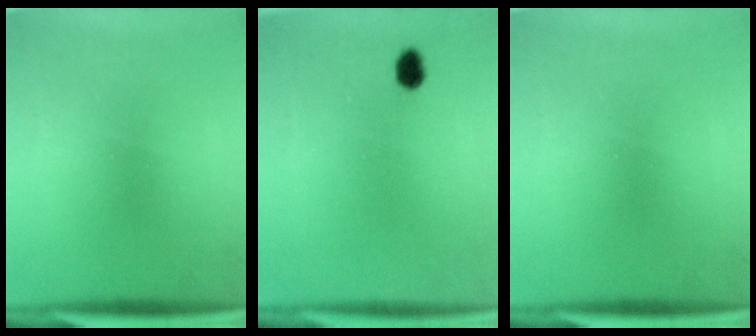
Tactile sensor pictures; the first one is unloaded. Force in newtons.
{"total": 2.3}
{"total": 0.0}